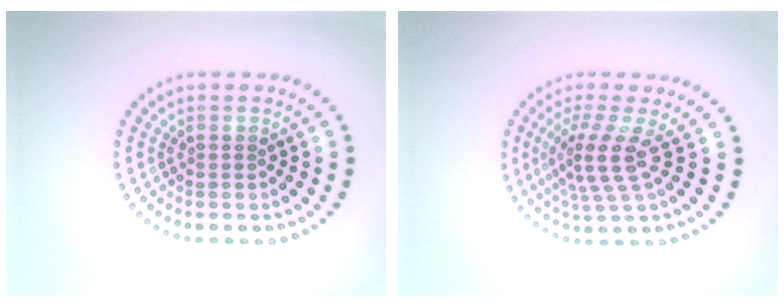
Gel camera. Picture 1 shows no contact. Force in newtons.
{"total": 3.7, "press": 2.7, "slide": 2.5}